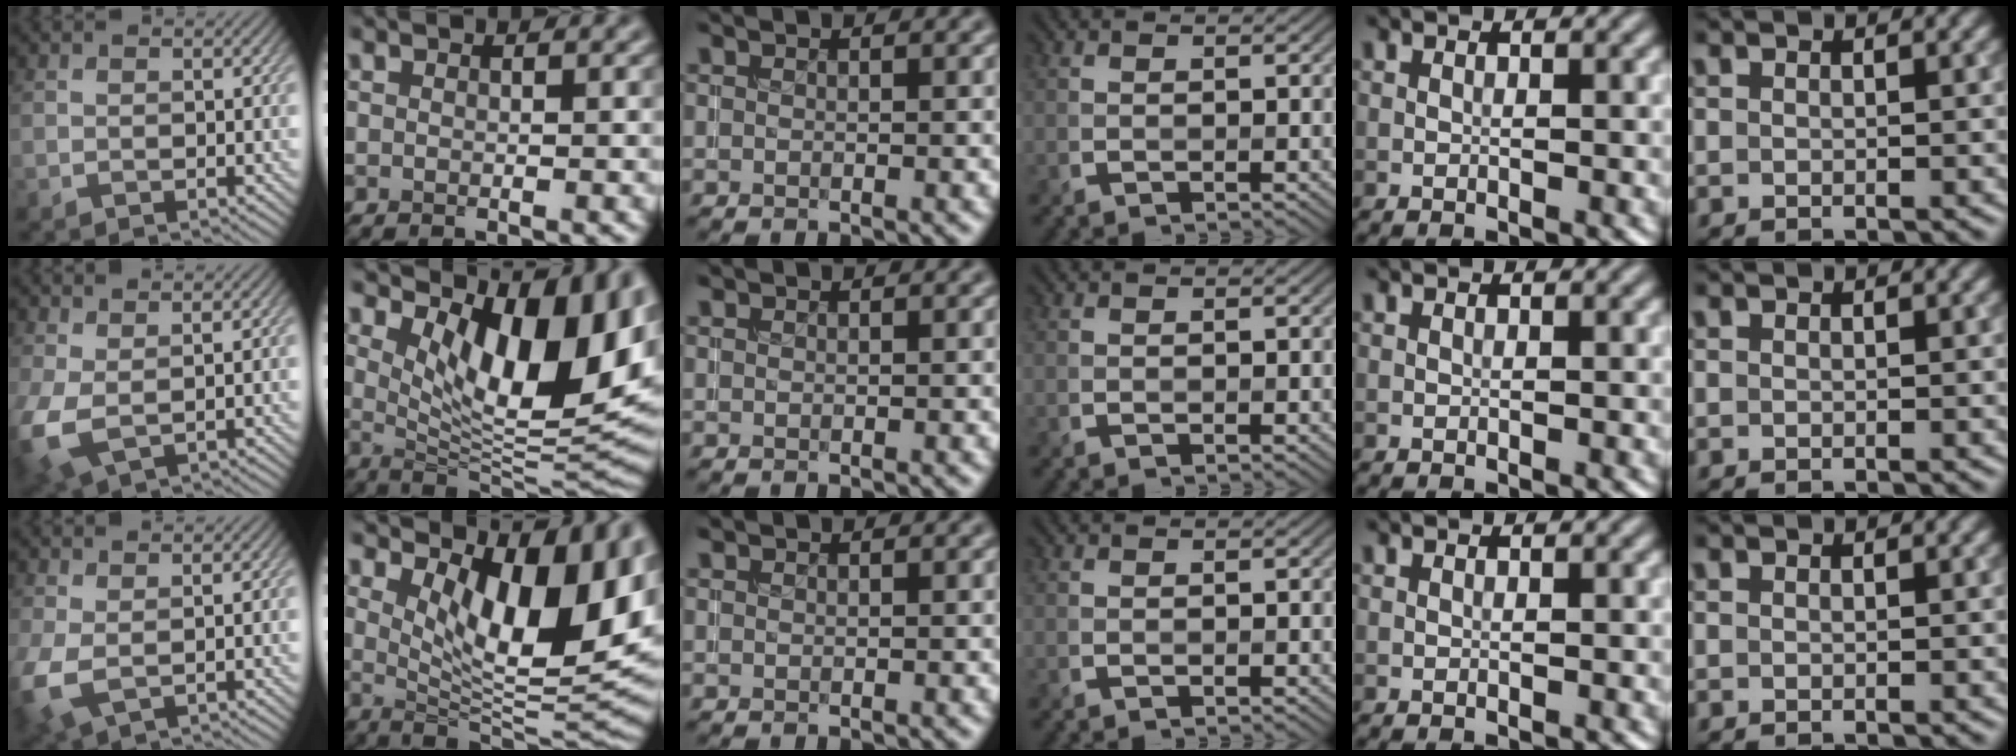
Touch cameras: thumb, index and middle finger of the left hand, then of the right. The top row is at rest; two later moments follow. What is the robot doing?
{"motion": "insert", "object": "coin"}